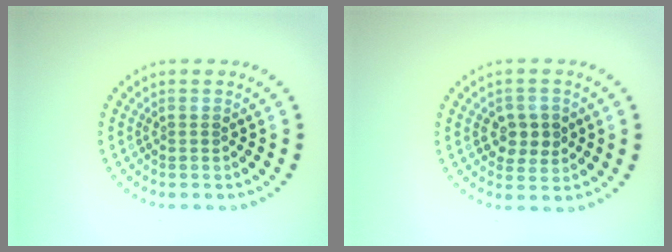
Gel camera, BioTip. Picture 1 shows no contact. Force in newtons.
{"total": 2.7, "press": 2.7, "slide": 0.5}